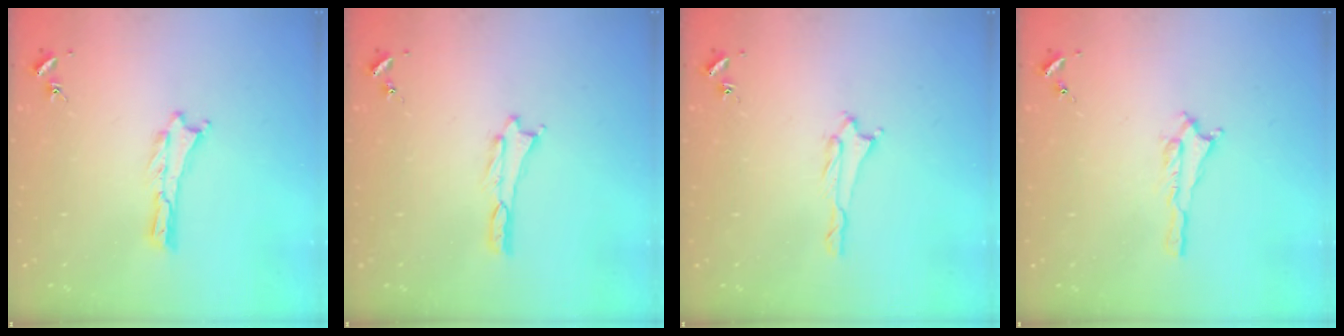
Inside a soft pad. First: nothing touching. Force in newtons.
{"total": 0.0}
{"total": 1.3, "press": 1.3, "slide": 0.1}
{"total": 1.4, "press": 1.4, "slide": 0.2}